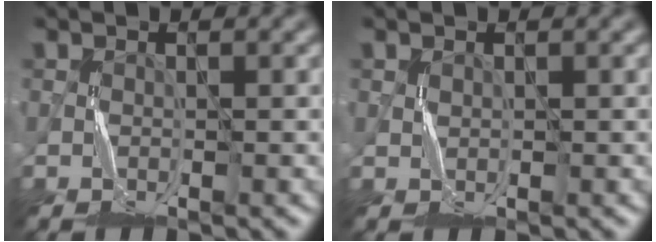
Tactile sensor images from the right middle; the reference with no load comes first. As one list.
[{"total": 0.5, "force": [0.3, 0.4, 0.0], "torque": [-0.003, 0.000, 0.010]}]